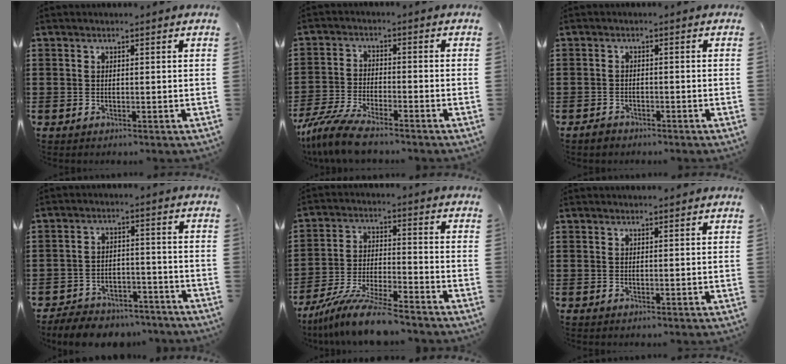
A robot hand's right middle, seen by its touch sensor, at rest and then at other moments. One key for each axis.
{"total": 6.4, "fx": -5.7, "fy": 0.7, "fz": 2.8, "tx": -0.084, "ty": -0.017, "tz": -0.116}
{"total": 1.4, "fx": -1.2, "fy": 0.6, "fz": 0.0, "tx": -0.006, "ty": 0.000, "tz": -0.027}
{"total": 5.9, "fx": -5.7, "fy": 1.4, "fz": 0.5, "tx": -0.016, "ty": 0.011, "tz": -0.116}
{"total": 9.7, "fx": -8.7, "fy": 0.6, "fz": 4.3, "tx": -0.087, "ty": 0.006, "tz": -0.171}
{"total": 0.7, "fx": 0.7, "fy": -0.1, "fz": 0.0, "tx": 0.000, "ty": -0.002, "tz": 0.014}